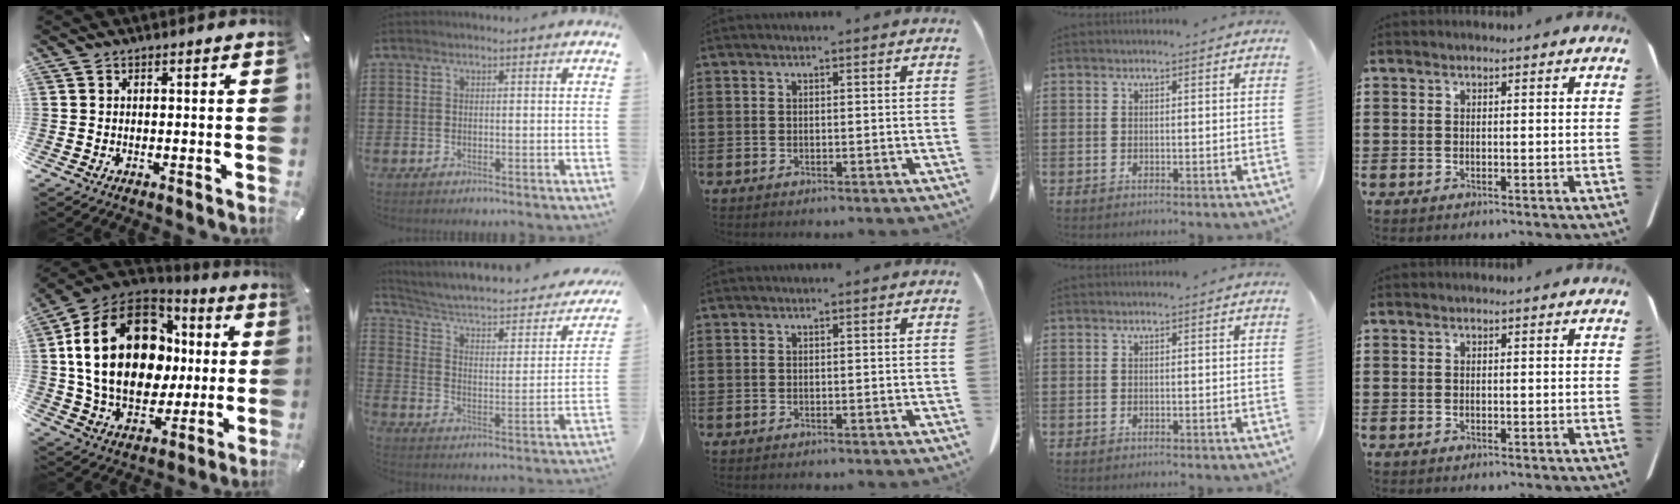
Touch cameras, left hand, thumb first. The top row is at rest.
{"thumb": {"total": 26.5, "force": [4.2, 18.4, 18.6], "torque": [-0.370, -0.001, 0.078]}, "index": {"total": 4.7, "force": [3.3, 1.6, 2.9], "torque": [-0.074, -0.029, 0.047]}}